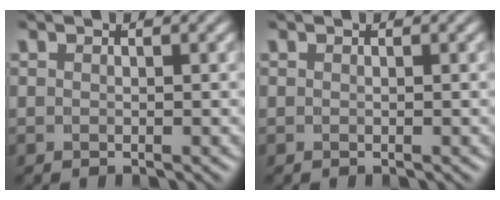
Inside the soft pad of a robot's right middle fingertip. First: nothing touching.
{"total": 0.0}